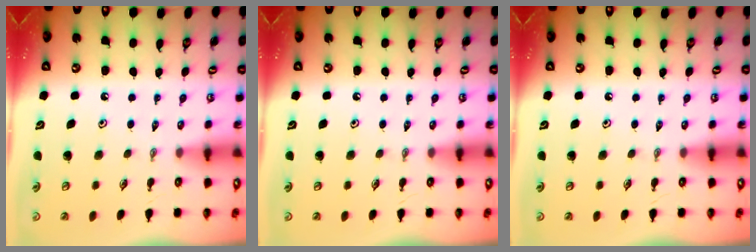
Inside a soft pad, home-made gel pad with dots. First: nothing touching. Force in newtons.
{"total": 0.0}
{"total": 0.0}